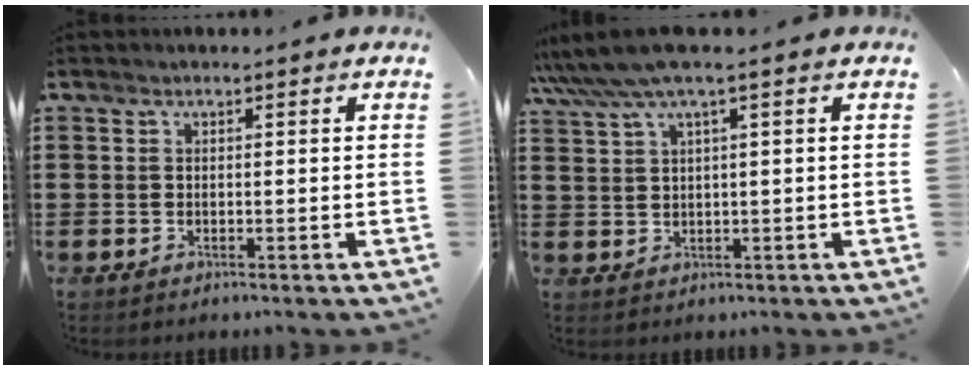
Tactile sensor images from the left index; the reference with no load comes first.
{"total": 4.5, "force": [2.5, 0.1, 3.8], "torque": [-0.087, -0.005, 0.041]}